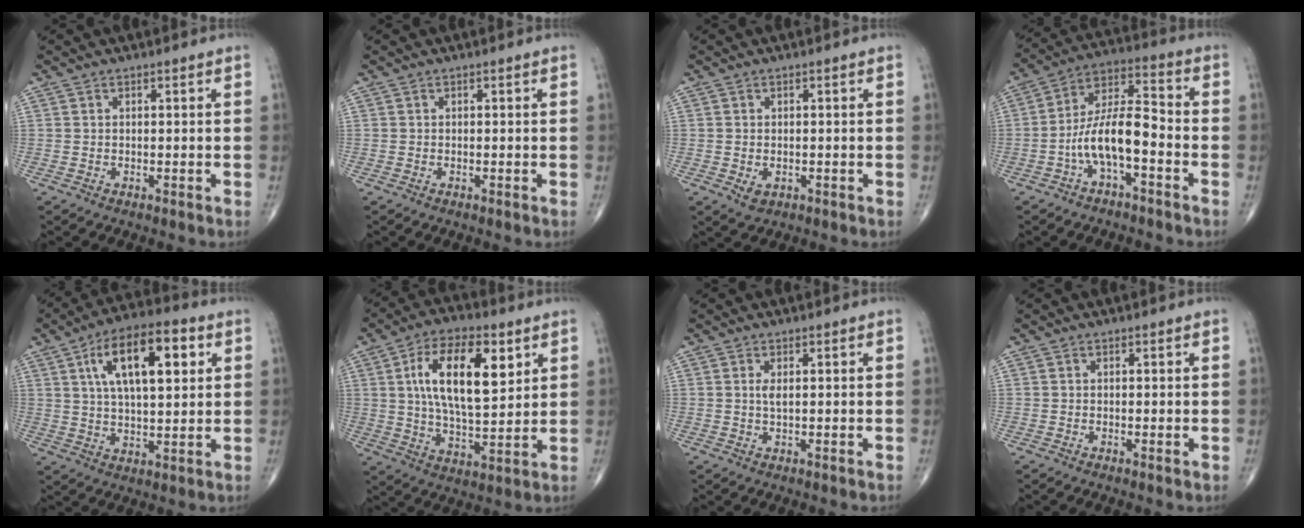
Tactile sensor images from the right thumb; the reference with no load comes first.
{"total": 0.0}
{"total": 2.2, "force": [-0.5, 1.6, 1.4], "torque": [-0.020, -0.002, -0.001]}
{"total": 11.2, "force": [-3.9, 4.1, 9.6], "torque": [-0.181, 0.055, -0.077]}
{"total": 16.0, "force": [5.4, 6.8, 13.5], "torque": [-0.208, 0.001, 0.085]}
{"total": 16.8, "force": [5.3, 7.5, 14.1], "torque": [-0.228, -0.015, 0.092]}
{"total": 1.5, "force": [0.4, 0.4, 1.4], "torque": [-0.032, -0.003, 0.008]}
{"total": 0.6, "force": [-0.1, 0.2, 0.6], "torque": [-0.014, -0.003, -0.003]}